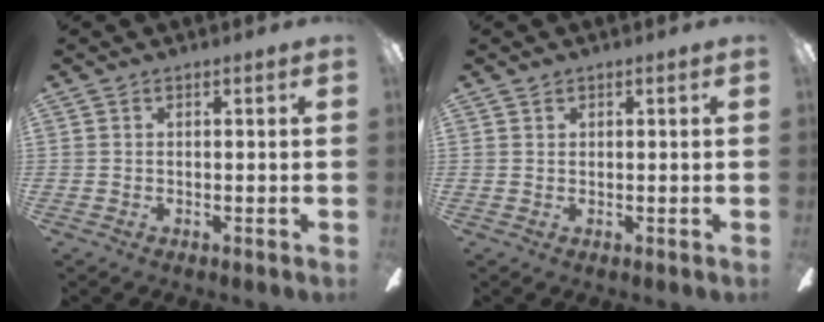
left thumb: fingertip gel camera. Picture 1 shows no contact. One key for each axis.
{"total": 0.6, "fx": 0.5, "fy": 0.3, "fz": 0.1, "tx": -0.002, "ty": 0.001, "tz": 0.009}